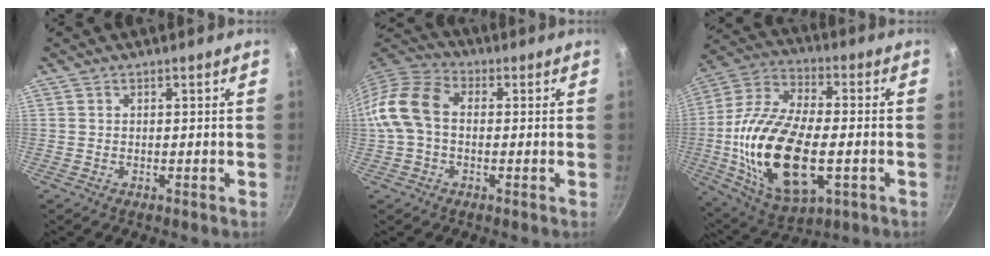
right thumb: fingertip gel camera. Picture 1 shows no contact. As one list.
[{"total": 11.2, "force": [0.0, 7.8, 8.0], "torque": [-0.142, 0.031, -0.021]}, {"total": 24.4, "force": [-3.9, 12.2, 20.7], "torque": [-0.402, 0.018, -0.069]}]